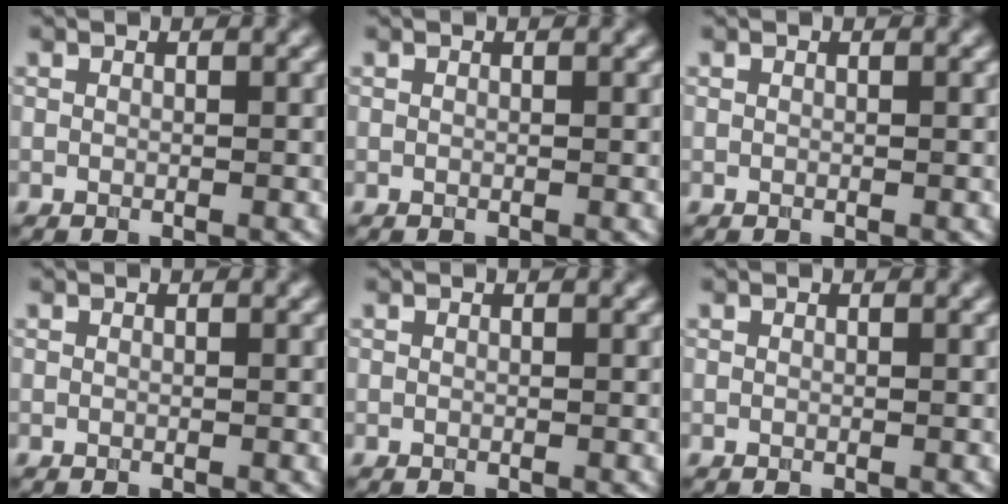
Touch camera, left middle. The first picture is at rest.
{"total": 0.0}
{"total": 0.0}
{"total": 0.0}
{"total": 0.0}
{"total": 0.0}